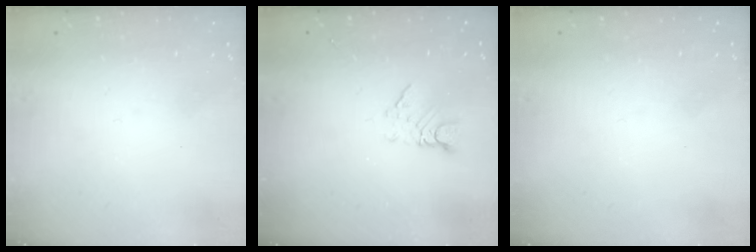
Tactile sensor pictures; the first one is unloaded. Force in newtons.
{"total": 3.1, "press": 3.1, "slide": 0.4}
{"total": 0.0}